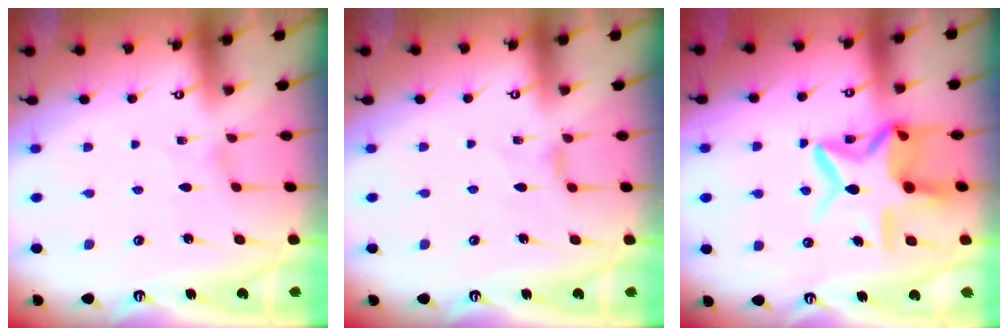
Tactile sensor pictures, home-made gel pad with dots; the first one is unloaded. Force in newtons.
{"total": 1.1, "press": 1.0, "slide": 0.3}
{"total": 15.2, "press": 15.1, "slide": 1.1}